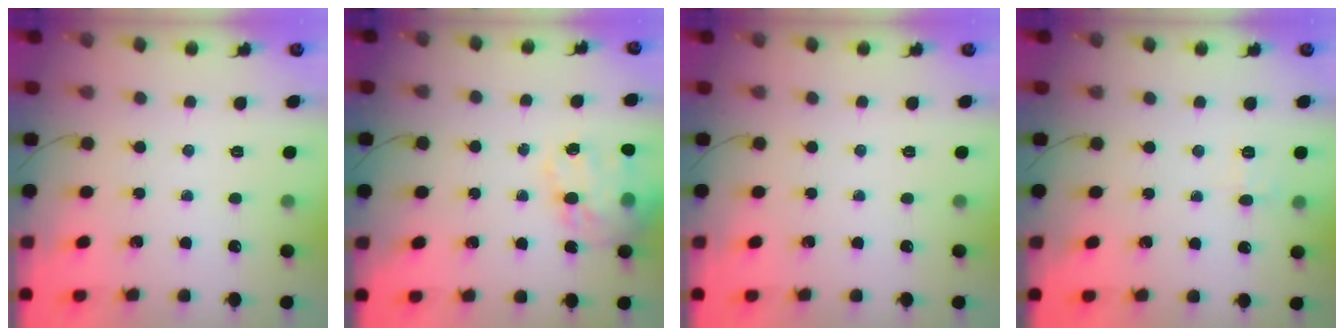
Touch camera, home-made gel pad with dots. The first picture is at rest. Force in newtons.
{"total": 17.8, "press": 17.4, "slide": 3.9}
{"total": 0.0}
{"total": 5.5, "press": 5.3, "slide": 1.6}